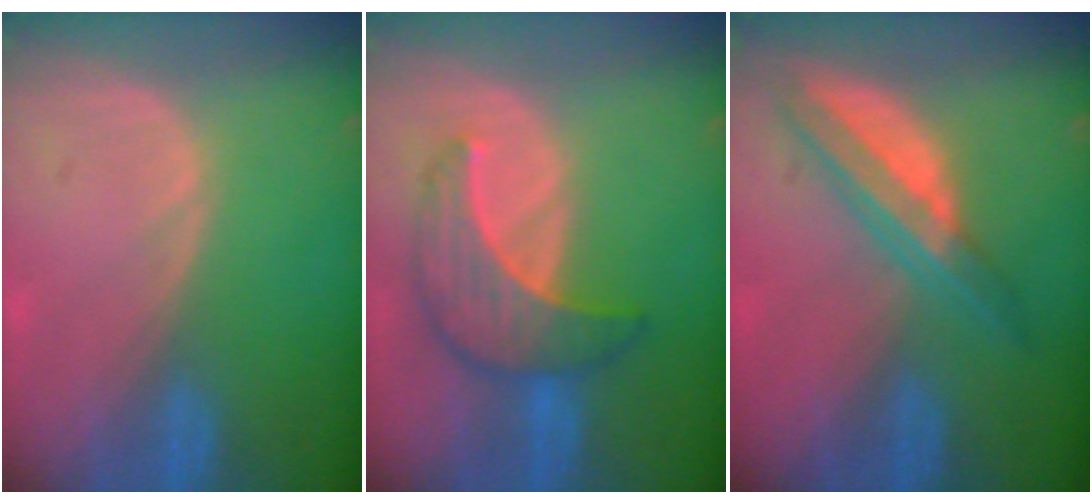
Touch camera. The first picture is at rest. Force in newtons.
{"total": 7.3, "press": 7.3, "slide": 0.2}
{"total": 6.8, "press": 5.8, "slide": 3.6}